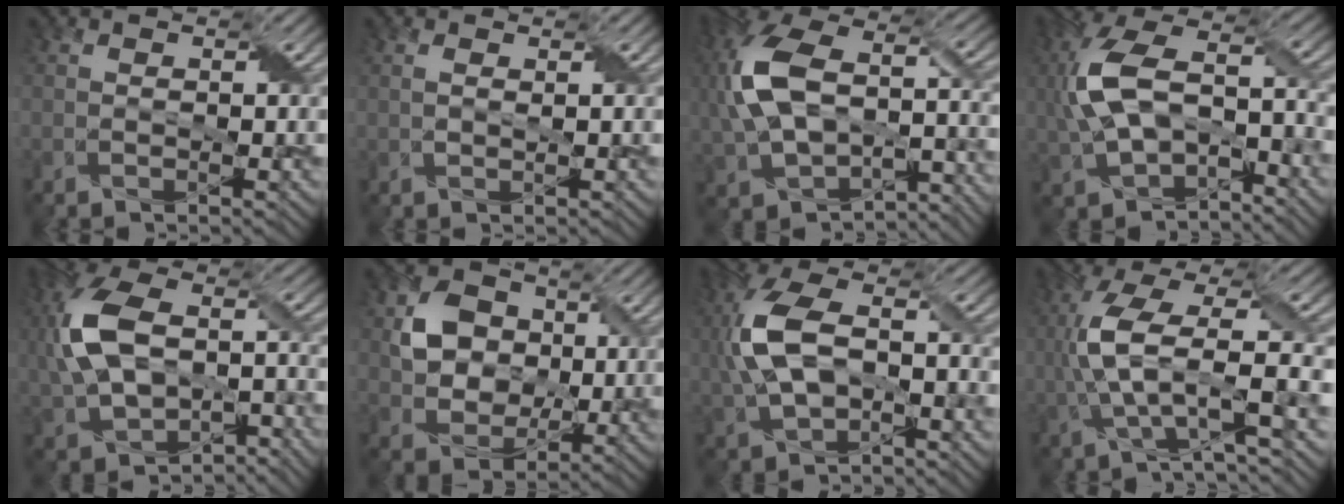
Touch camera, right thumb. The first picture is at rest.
{"total": 0.5, "force": [0.5, 0.0, 0.1], "torque": [-0.005, 0.002, 0.009]}
{"total": 15.7, "force": [-1.3, 9.7, 12.3], "torque": [-0.281, -0.011, -0.014]}
{"total": 12.6, "force": [-1.4, 6.7, 10.6], "torque": [-0.238, 0.003, -0.032]}
{"total": 14.0, "force": [-1.3, 8.6, 11.0], "torque": [-0.249, -0.004, -0.026]}
{"total": 6.7, "force": [1.3, 5.9, 3.0], "torque": [-0.070, 0.003, 0.018]}
{"total": 10.0, "force": [-0.3, 5.4, 8.4], "torque": [-0.208, 0.009, -0.005]}
{"total": 10.3, "force": [-0.4, 3.7, 9.7], "torque": [-0.205, 0.007, -0.010]}